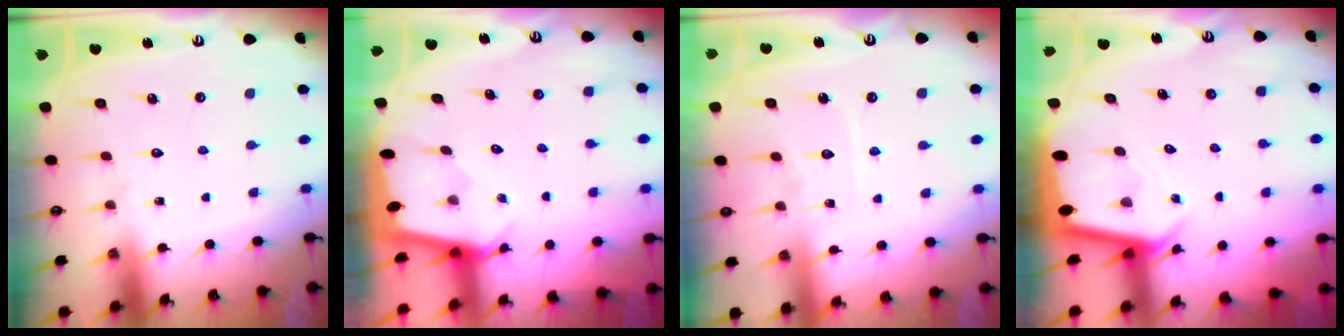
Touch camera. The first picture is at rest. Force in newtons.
{"total": 1.7, "press": 1.6, "slide": 0.2}
{"total": 5.2, "press": 5.2, "slide": 0.6}
{"total": 2.3, "press": 2.3, "slide": 0.2}